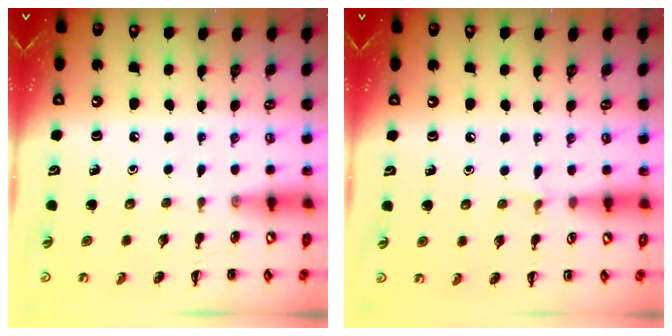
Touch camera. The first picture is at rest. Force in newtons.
{"total": 3.4, "press": 3.2, "slide": 1.3}